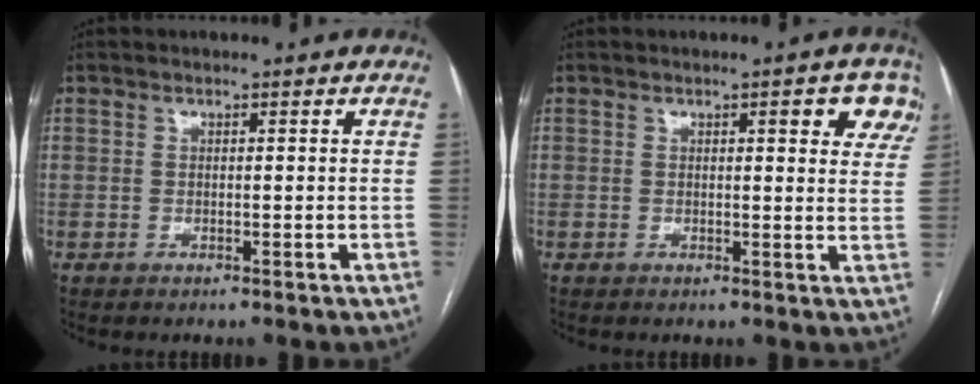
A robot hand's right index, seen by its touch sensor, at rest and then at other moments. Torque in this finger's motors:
{"motor_torque": [0.03, 0.00, 0.08, 0.04]}